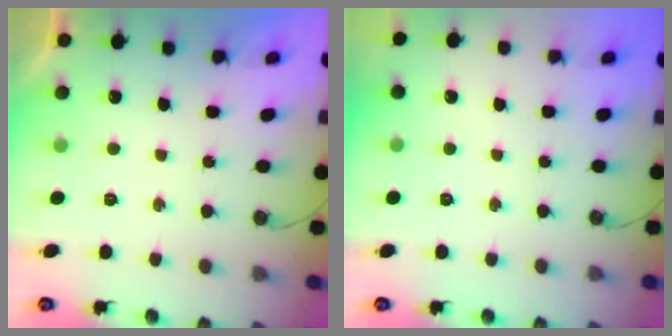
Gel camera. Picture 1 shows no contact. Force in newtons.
{"total": 0.0}